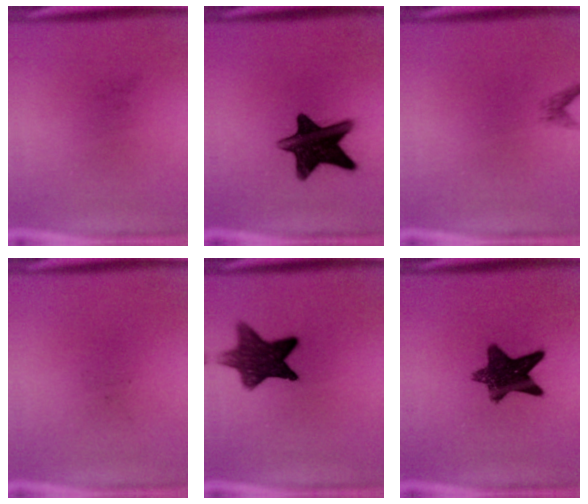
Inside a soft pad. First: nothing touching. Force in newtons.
{"total": 14.0}
{"total": 1.1}
{"total": 0.0}
{"total": 10.4}
{"total": 10.7}